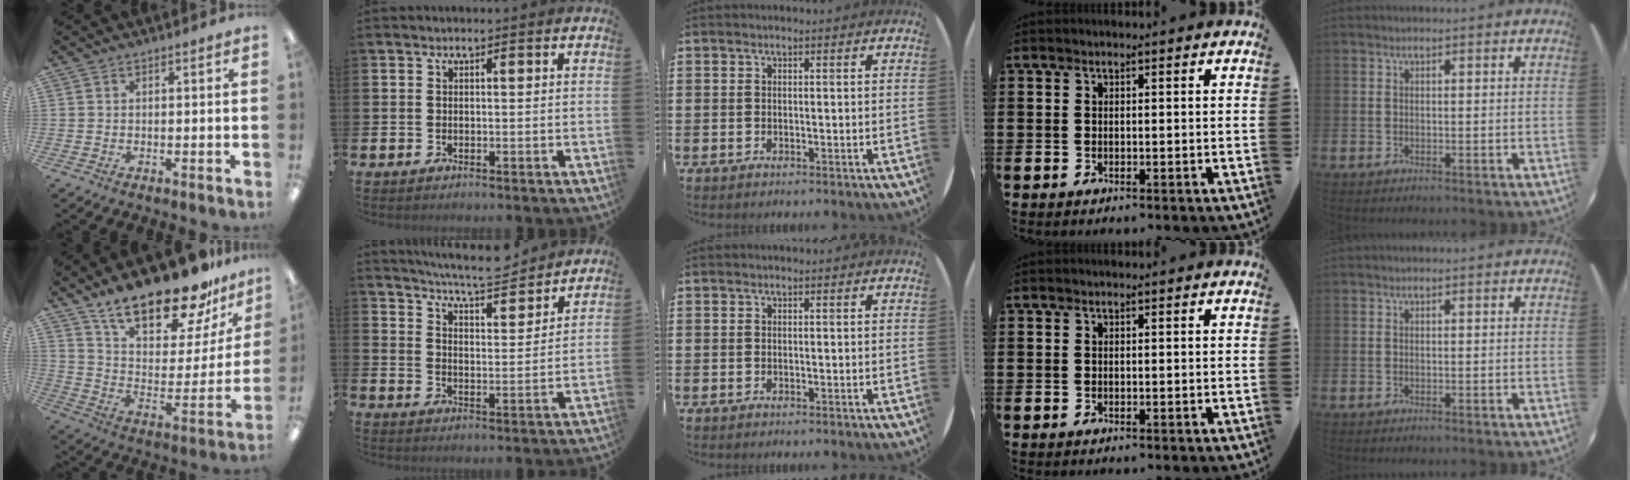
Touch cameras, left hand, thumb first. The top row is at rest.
{"thumb": {"total": 23.3, "force": [18.7, 7.7, 11.6], "torque": [-0.183, -0.126, 0.319]}, "index": {"total": 7.6, "force": [7.3, 1.0, 2.0], "torque": [-0.056, -0.052, 0.125]}}